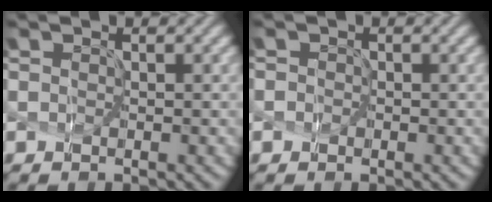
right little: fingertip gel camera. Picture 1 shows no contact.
{"total": 1.0, "force": [-0.2, 0.9, 0.2], "torque": [0.013, 0.007, -0.012]}